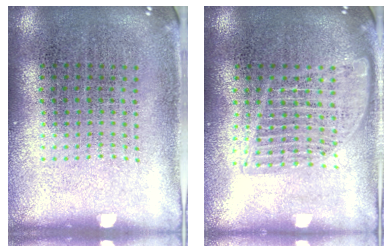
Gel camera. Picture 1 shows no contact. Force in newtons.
{"total": 1.5, "press": 1.4, "slide": 0.7}